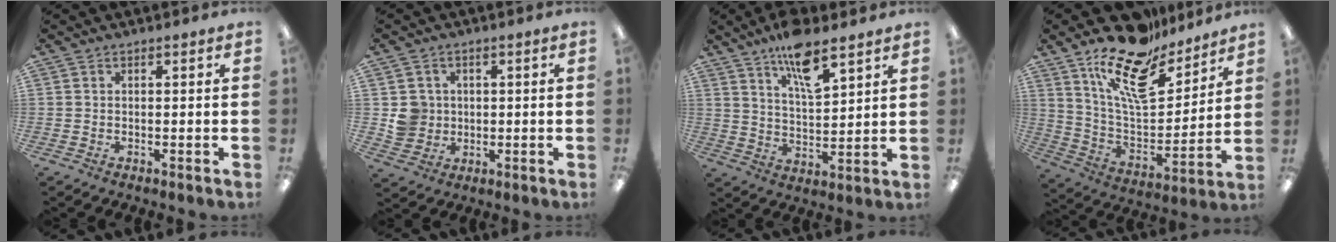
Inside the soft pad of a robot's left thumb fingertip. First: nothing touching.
{"total": 5.9, "force": [0.6, 5.8, 0.9], "torque": [-0.010, 0.005, 0.013]}
{"total": 11.1, "force": [8.0, 3.5, 6.9], "torque": [-0.113, -0.043, 0.138]}
{"total": 19.2, "force": [13.8, 7.8, 10.9], "torque": [-0.199, -0.087, 0.243]}